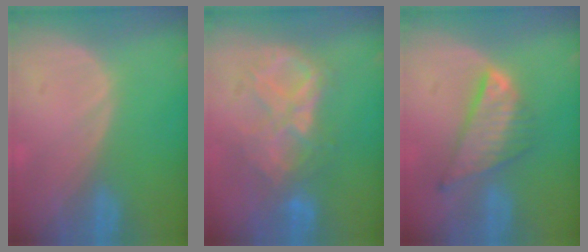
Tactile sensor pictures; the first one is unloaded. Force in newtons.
{"total": 8.8, "press": 7.7, "slide": 4.2}
{"total": 8.3, "press": 7.1, "slide": 4.3}